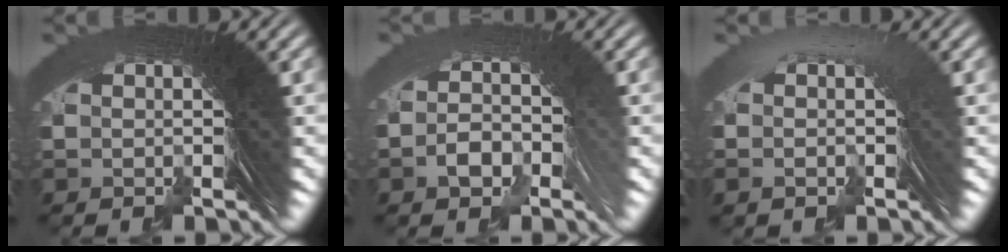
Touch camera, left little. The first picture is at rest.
{"total": 1.3, "force": [-0.5, 0.8, 0.9], "torque": [-0.014, 0.008, -0.011]}
{"total": 1.2, "force": [0.2, 0.6, 1.0], "torque": [0.016, 0.022, -0.007]}